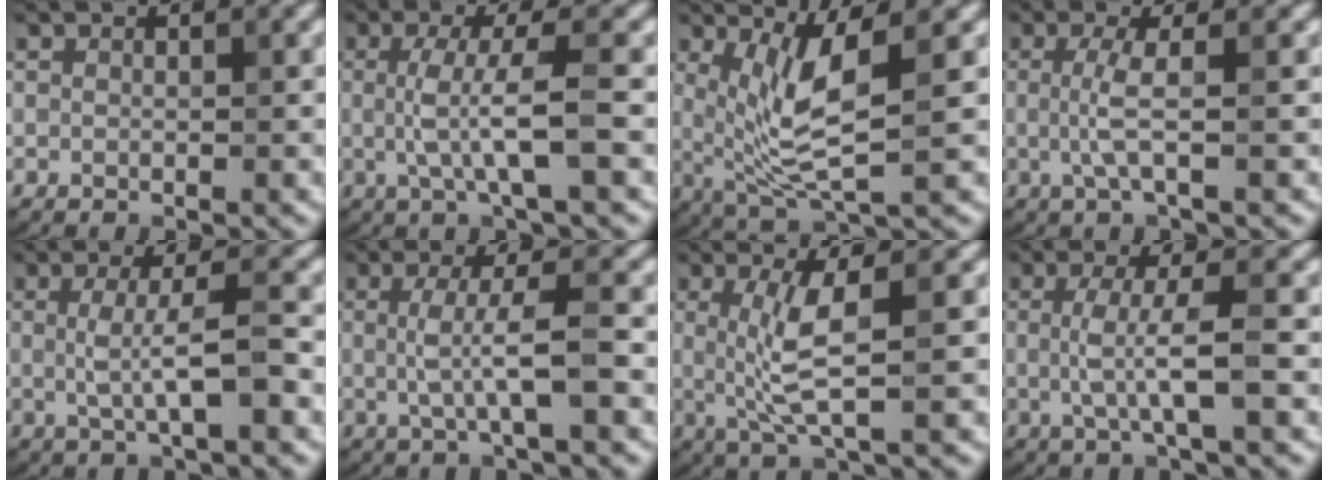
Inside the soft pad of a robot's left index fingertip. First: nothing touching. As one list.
[{"total": 4.3, "force": [-0.2, 0.8, 4.2], "torque": [-0.087, -0.003, -0.003]}, {"total": 5.7, "force": [0.9, 1.4, 5.4], "torque": [-0.111, -0.014, 0.026]}, {"total": 2.6, "force": [-0.1, 0.4, 2.5], "torque": [-0.058, -0.003, -0.002]}, {"total": 3.7, "force": [-0.1, 0.6, 3.6], "torque": [-0.070, -0.003, -0.002]}, {"total": 3.7, "force": [-0.1, 0.6, 3.6], "torque": [-0.071, 0.001, -0.004]}, {"total": 4.3, "force": [0.5, 0.8, 4.2], "torque": [-0.090, -0.003, 0.014]}, {"total": 3.7, "force": [-0.2, 0.6, 3.7], "torque": [-0.072, -0.002, -0.003]}]